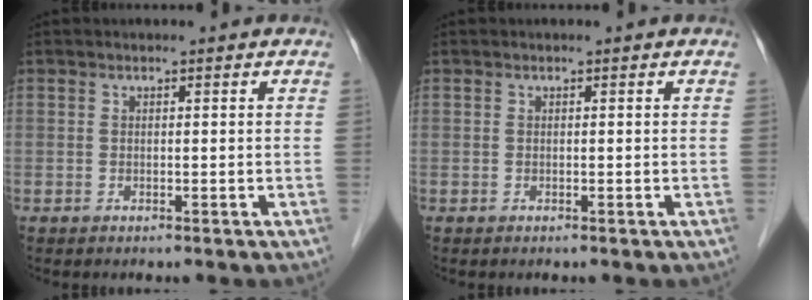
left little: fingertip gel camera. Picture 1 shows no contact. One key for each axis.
{"total": 0.0}